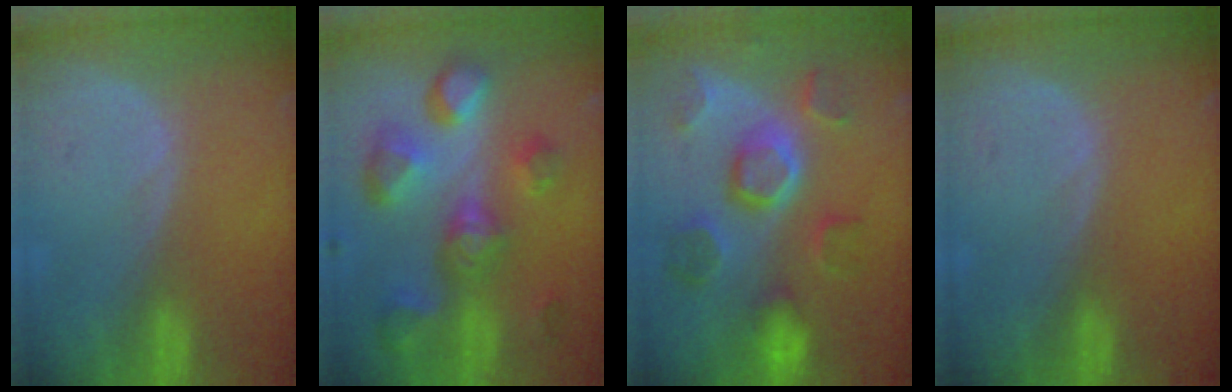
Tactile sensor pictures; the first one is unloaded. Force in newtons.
{"total": 11.1, "press": 9.9, "slide": 5.0}
{"total": 10.1, "press": 9.4, "slide": 3.8}
{"total": 0.0}